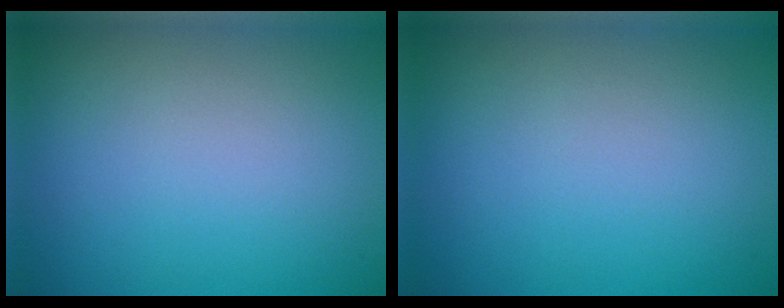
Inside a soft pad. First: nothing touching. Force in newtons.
{"total": 0.0}